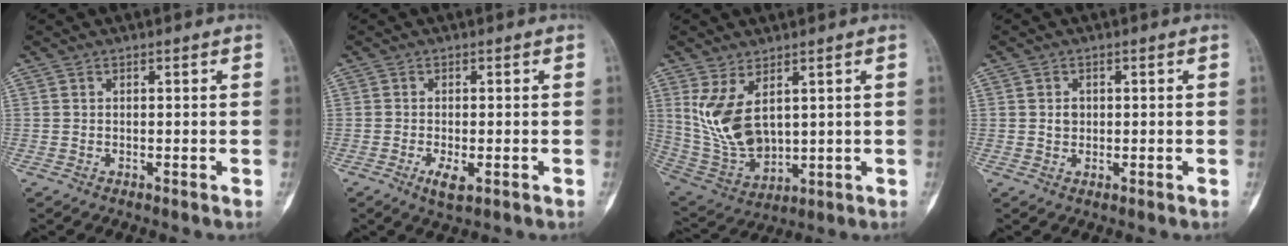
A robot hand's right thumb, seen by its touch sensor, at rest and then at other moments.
{"total": 3.4, "force": [-1.3, 1.3, 2.9], "torque": [-0.053, -0.005, -0.020]}
{"total": 11.7, "force": [3.7, 6.4, 9.2], "torque": [-0.174, -0.024, 0.096]}
{"total": 1.9, "force": [0.3, 1.6, 0.9], "torque": [-0.004, 0.003, 0.006]}